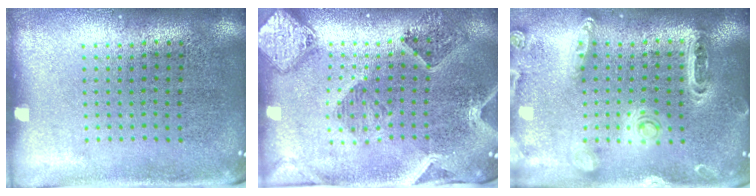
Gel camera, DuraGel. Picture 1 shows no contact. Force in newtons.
{"total": 1.6, "press": 1.5, "slide": 0.3}
{"total": 1.3, "press": 1.3, "slide": 0.2}